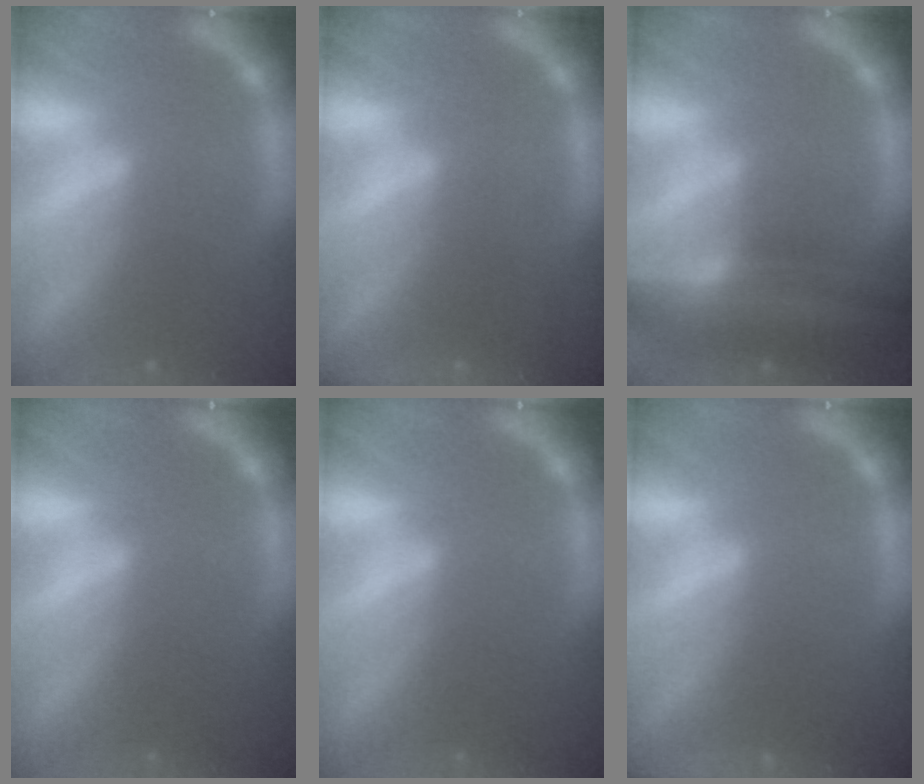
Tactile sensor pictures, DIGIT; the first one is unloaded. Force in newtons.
{"total": 3.0}
{"total": 10.0}
{"total": 0.0}
{"total": 0.0}
{"total": 4.5}